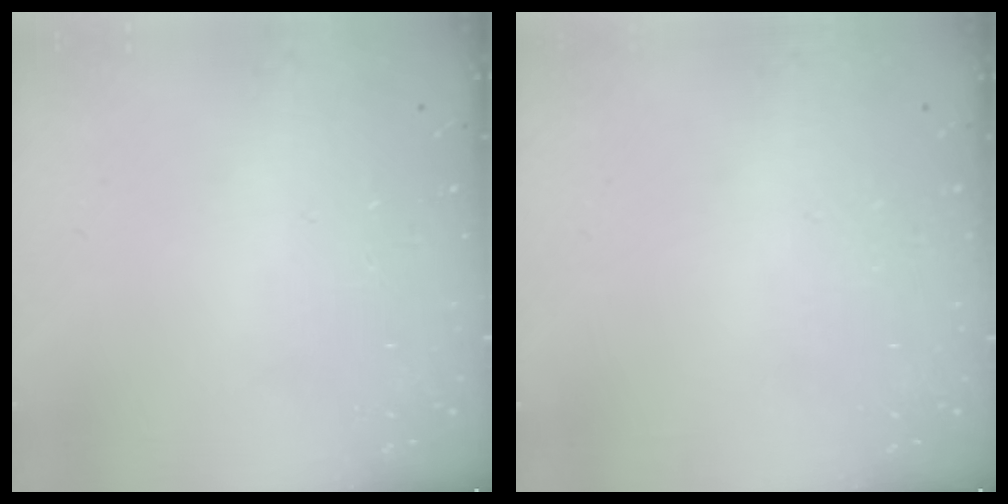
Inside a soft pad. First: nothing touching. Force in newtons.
{"total": 0.0}